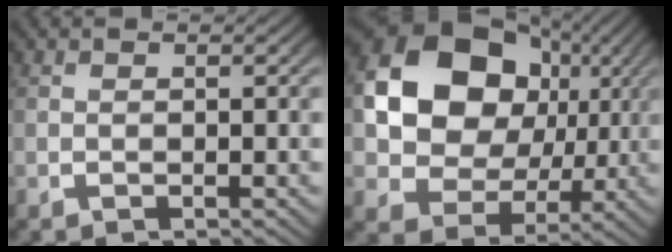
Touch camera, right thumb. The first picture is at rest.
{"total": 15.9, "force": [2.1, 12.2, 10.1], "torque": [-0.212, -0.019, 0.038]}